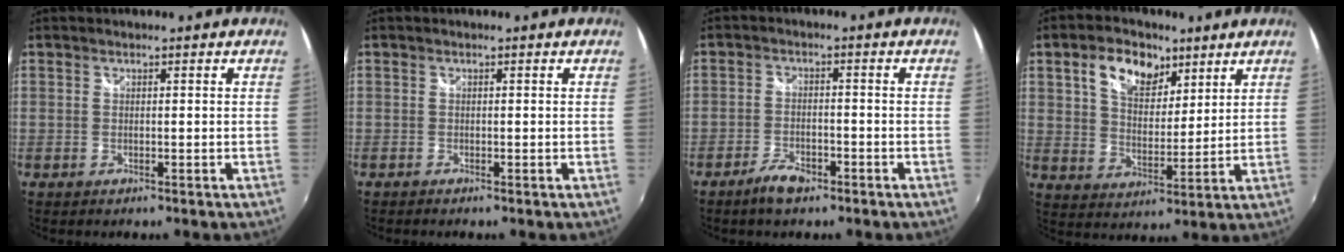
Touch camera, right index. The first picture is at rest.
{"total": 0.0}
{"total": 4.7, "force": [-3.5, 1.8, 2.6], "torque": [-0.066, -0.004, -0.065]}
{"total": 10.3, "force": [5.7, 6.1, 6.1], "torque": [-0.108, 0.016, 0.096]}